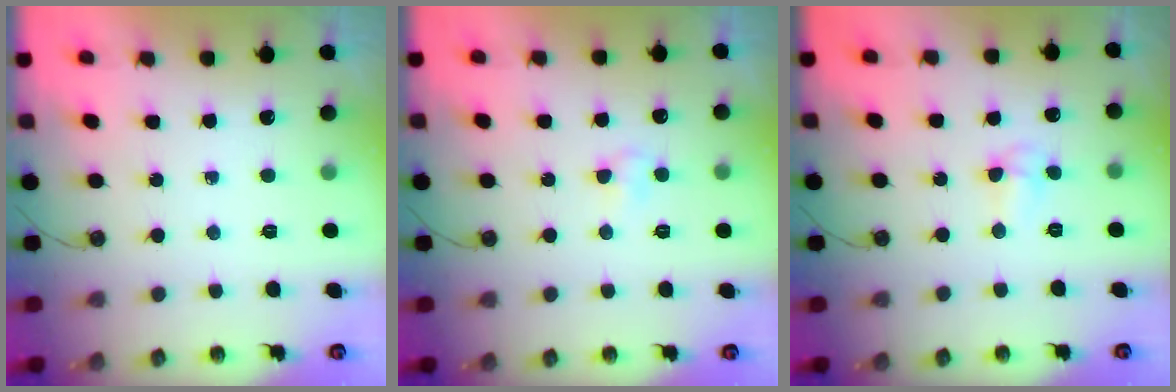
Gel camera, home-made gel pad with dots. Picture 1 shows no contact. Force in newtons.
{"total": 2.9, "press": 2.7, "slide": 0.9}
{"total": 5.8, "press": 5.6, "slide": 1.4}